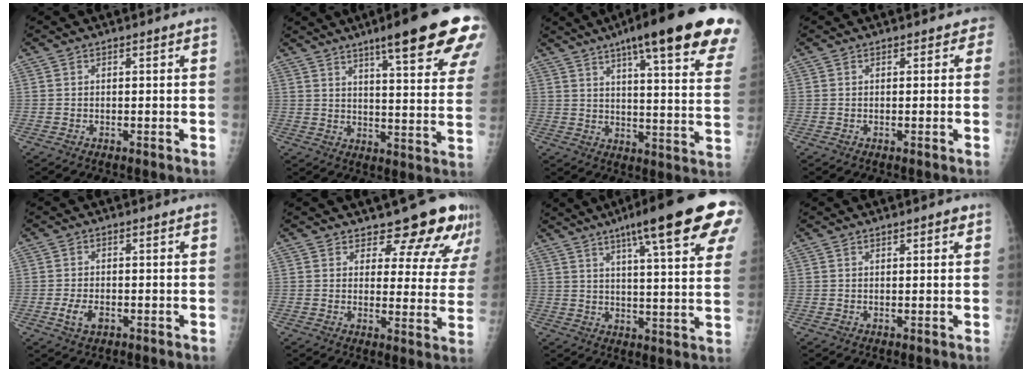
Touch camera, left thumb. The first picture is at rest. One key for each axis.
{"total": 21.7, "fx": 13.8, "fy": 3.0, "fz": 16.5, "tx": -0.203, "ty": -0.052, "tz": 0.179}
{"total": 27.4, "fx": 17.8, "fy": 4.5, "fz": 20.3, "tx": -0.240, "ty": -0.044, "tz": 0.228}
{"total": 1.5, "fx": 0.8, "fy": 1.1, "fz": 0.7, "tx": 0.015, "ty": 0.002, "tz": 0.002}
{"total": 3.2, "fx": -1.1, "fy": 1.9, "fz": 2.4, "tx": -0.049, "ty": -0.001, "tz": -0.016}
{"total": 13.0, "fx": 11.1, "fy": 4.7, "fz": 4.9, "tx": -0.014, "ty": -0.073, "tz": 0.117}
{"total": 22.7, "fx": 12.9, "fy": 3.6, "fz": 18.3, "tx": -0.248, "ty": -0.022, "tz": 0.170}
{"total": 1.9, "fx": 1.2, "fy": 0.6, "fz": 1.3, "tx": -0.013, "ty": -0.003, "tz": 0.015}